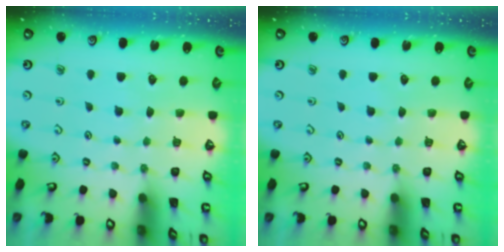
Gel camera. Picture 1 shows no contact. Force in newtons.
{"total": 0.0}